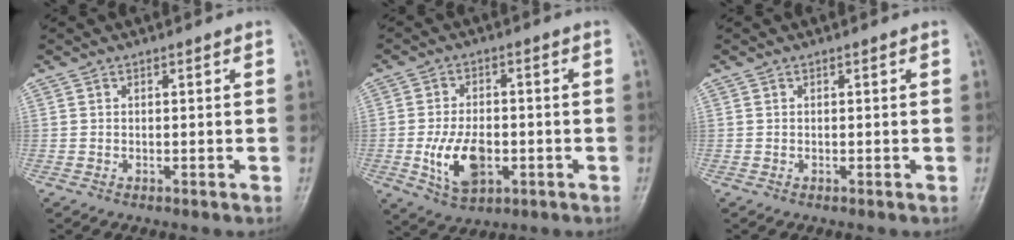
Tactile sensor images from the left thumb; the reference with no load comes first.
{"total": 9.6, "force": [-2.5, 5.8, 7.3], "torque": [-0.121, 0.003, -0.035]}
{"total": 0.0}